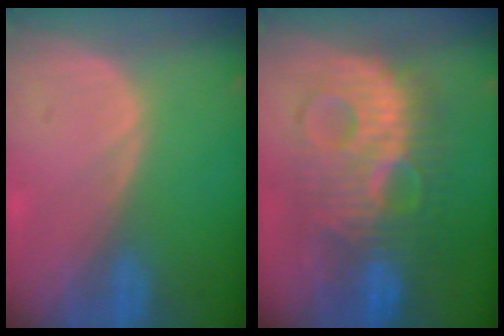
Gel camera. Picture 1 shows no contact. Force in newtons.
{"total": 10.9, "press": 10.9, "slide": 0.5}